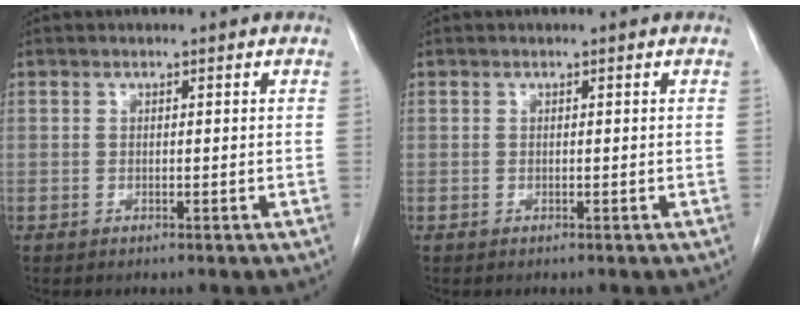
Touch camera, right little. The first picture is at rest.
{"total": 0.0}